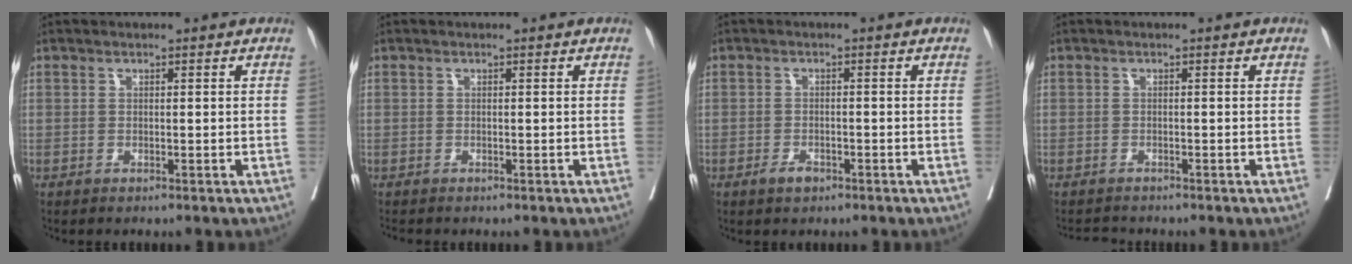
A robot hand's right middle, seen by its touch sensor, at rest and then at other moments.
{"total": 0.8, "force": [-0.8, 0.1, 0.2], "torque": [-0.008, -0.003, -0.017]}
{"total": 1.9, "force": [-1.2, 1.0, 1.1], "torque": [-0.018, 0.002, -0.018]}
{"total": 1.8, "force": [-1.8, 0.2, 0.0], "torque": [-0.001, -0.008, -0.030]}